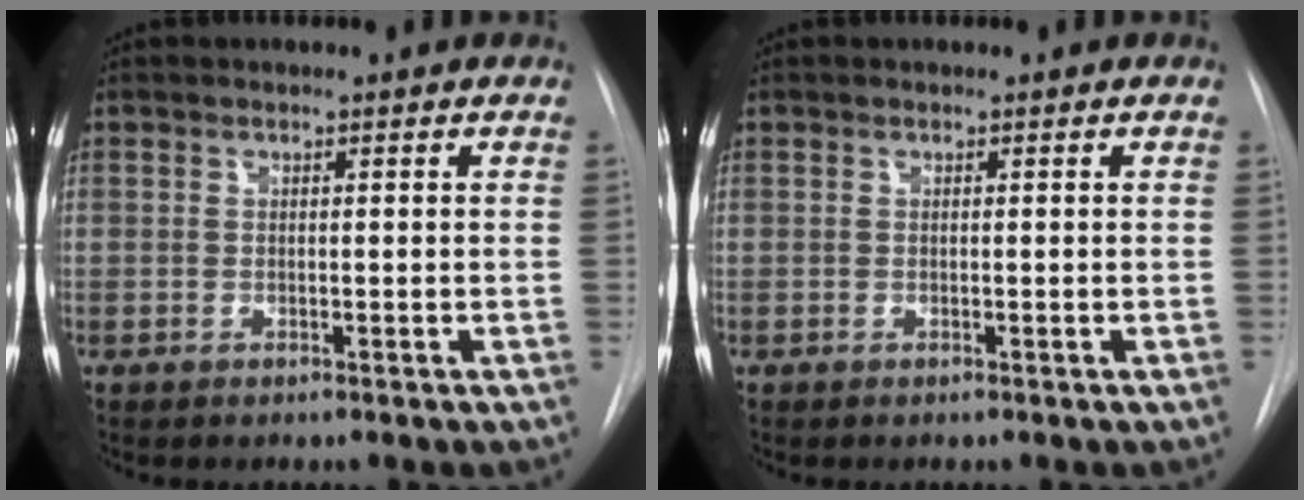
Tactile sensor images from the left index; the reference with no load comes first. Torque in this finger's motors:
{"motor_torque": [-0.01, 0.01, 0.00, 0.00]}